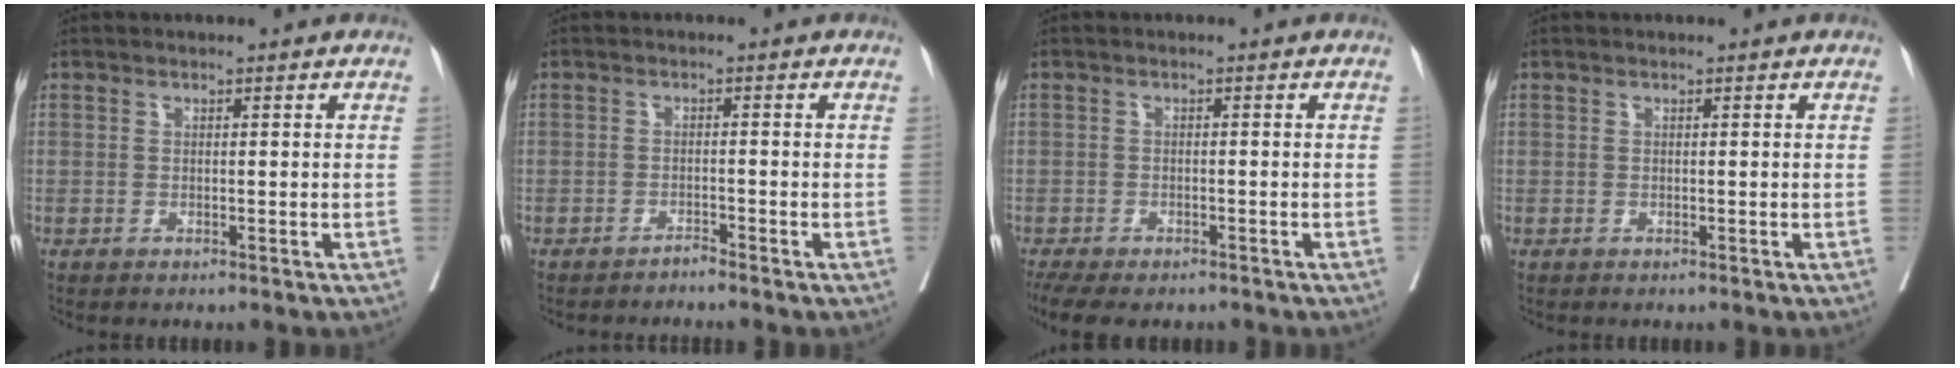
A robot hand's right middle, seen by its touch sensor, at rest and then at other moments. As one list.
[{"total": 1.2, "force": [-1.1, -0.4, 0.0], "torque": [0.005, 0.000, -0.019]}, {"total": 9.5, "force": [-7.4, 3.8, 4.6], "torque": [-0.088, -0.007, -0.106]}, {"total": 0.0}]